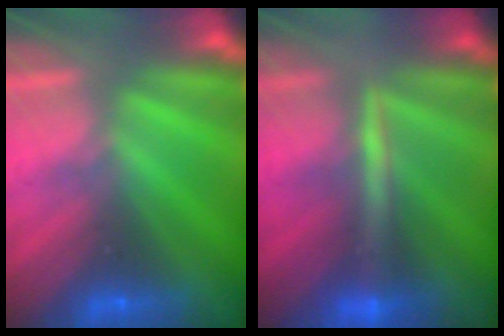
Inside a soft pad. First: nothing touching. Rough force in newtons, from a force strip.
{"total": 2.4}